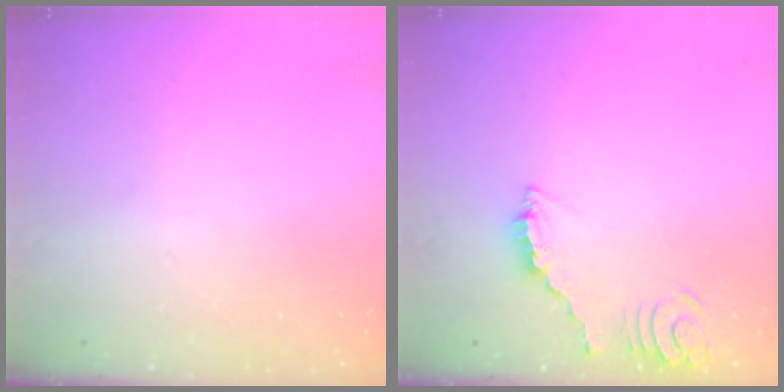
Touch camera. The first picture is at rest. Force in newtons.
{"total": 3.0, "press": 3.0, "slide": 0.1}